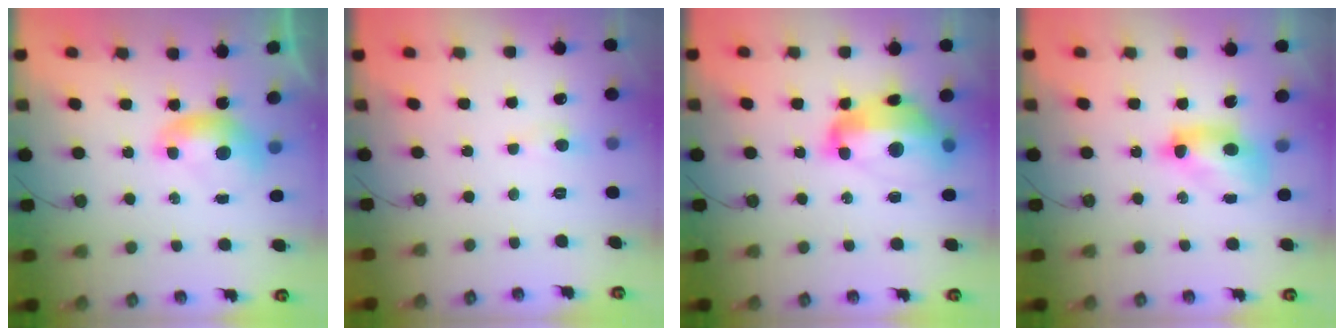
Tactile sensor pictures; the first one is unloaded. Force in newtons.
{"total": 0.6, "press": 0.4, "slide": 0.4}
{"total": 12.3, "press": 12.2, "slide": 1.5}
{"total": 6.8, "press": 6.7, "slide": 0.9}